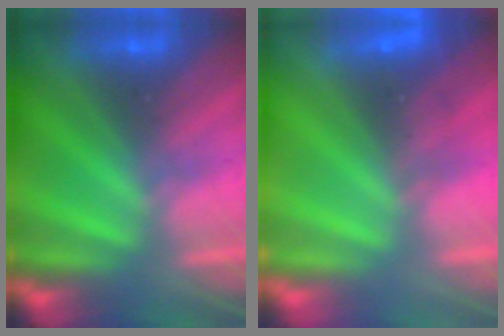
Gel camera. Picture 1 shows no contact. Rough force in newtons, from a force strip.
{"total": 2.3}